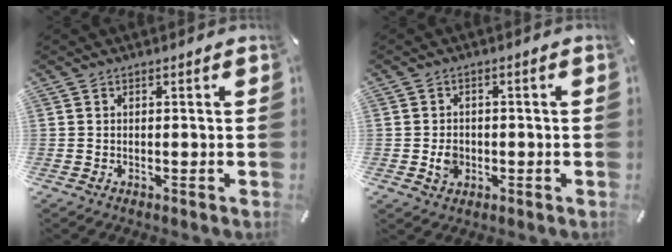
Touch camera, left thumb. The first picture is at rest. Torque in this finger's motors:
{"motor_torque": [0.50, 1.12, 0.26, 0.15, 0.00]}